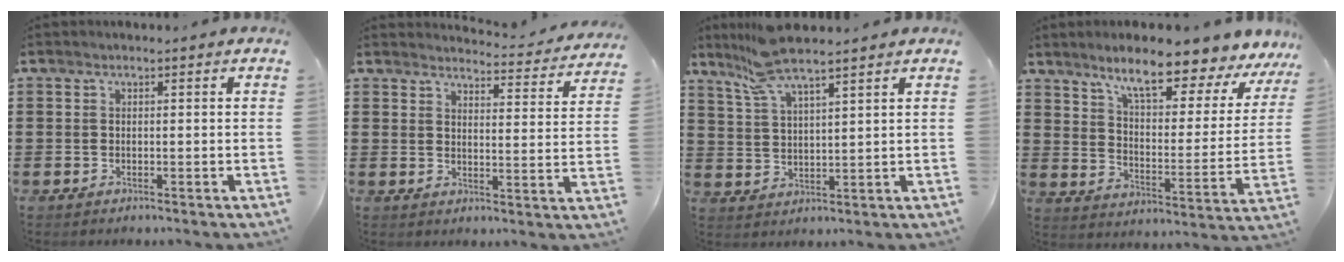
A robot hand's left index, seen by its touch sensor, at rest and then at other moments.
{"total": 3.9, "force": [3.8, 0.0, 0.5], "torque": [-0.012, -0.033, 0.062]}
{"total": 7.8, "force": [6.7, 0.7, 3.9], "torque": [-0.097, -0.016, 0.123]}
{"total": 9.6, "force": [7.8, 1.1, 5.5], "torque": [-0.113, -0.050, 0.125]}